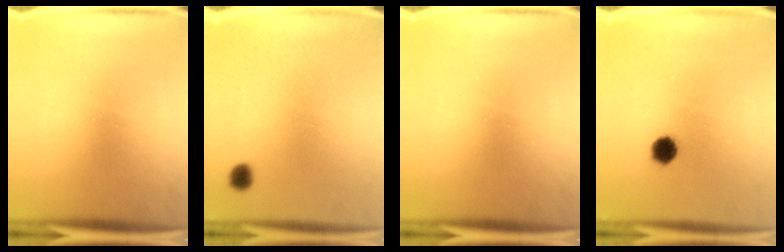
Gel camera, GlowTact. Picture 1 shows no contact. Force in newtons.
{"total": 2.3}
{"total": 0.0}
{"total": 5.1}